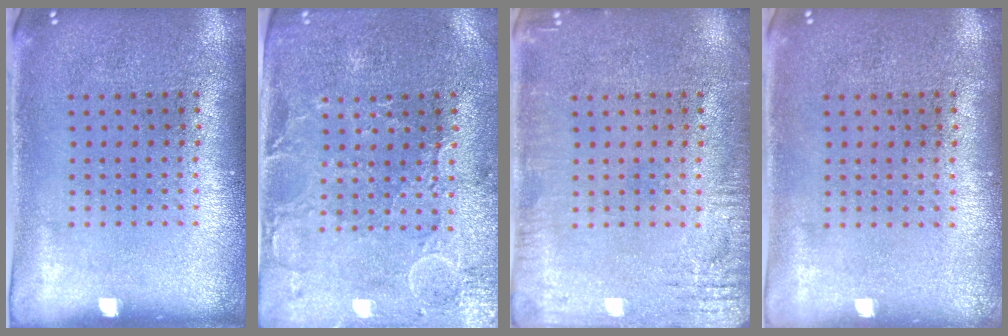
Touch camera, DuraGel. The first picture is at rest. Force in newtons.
{"total": 0.7, "press": 0.5, "slide": 0.4}
{"total": 2.7, "press": 2.7, "slide": 0.2}
{"total": 0.0}